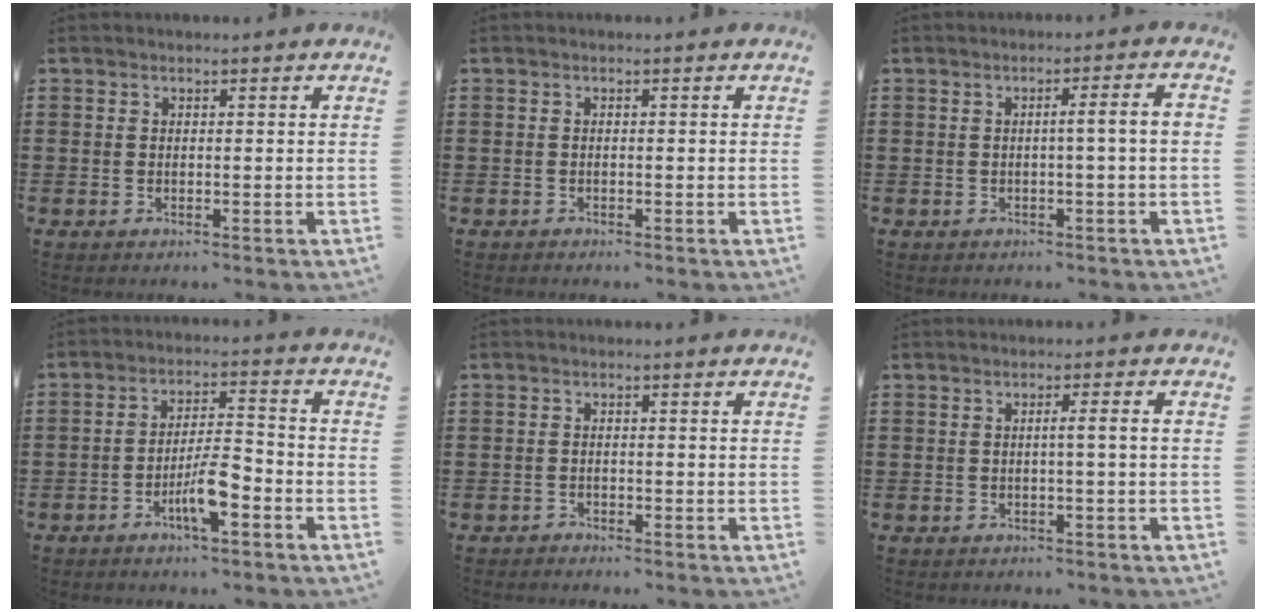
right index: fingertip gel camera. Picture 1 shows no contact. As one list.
[{"total": 0.0}, {"total": 3.2, "force": [-0.4, -0.3, 3.2], "torque": [-0.054, -0.003, -0.011]}, {"total": 7.0, "force": [-3.4, 1.9, 5.9], "torque": [-0.116, 0.000, -0.064]}, {"total": 0.7, "force": [-0.7, 0.2, -0.1], "torque": [-0.002, 0.002, -0.016]}, {"total": 2.0, "force": [-0.3, -0.4, 1.9], "torque": [-0.032, -0.005, -0.008]}]